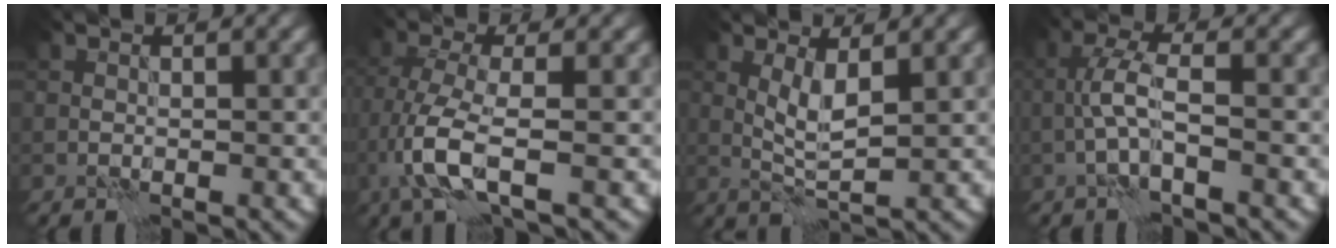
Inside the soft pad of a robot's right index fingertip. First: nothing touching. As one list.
[{"total": 5.3, "force": [-1.6, 1.7, 4.8], "torque": [-0.110, -0.008, -0.035]}, {"total": 2.8, "force": [1.0, 0.5, 2.6], "torque": [-0.056, -0.004, 0.021]}, {"total": 3.1, "force": [-0.9, 0.5, 2.9], "torque": [-0.063, 0.011, -0.025]}]